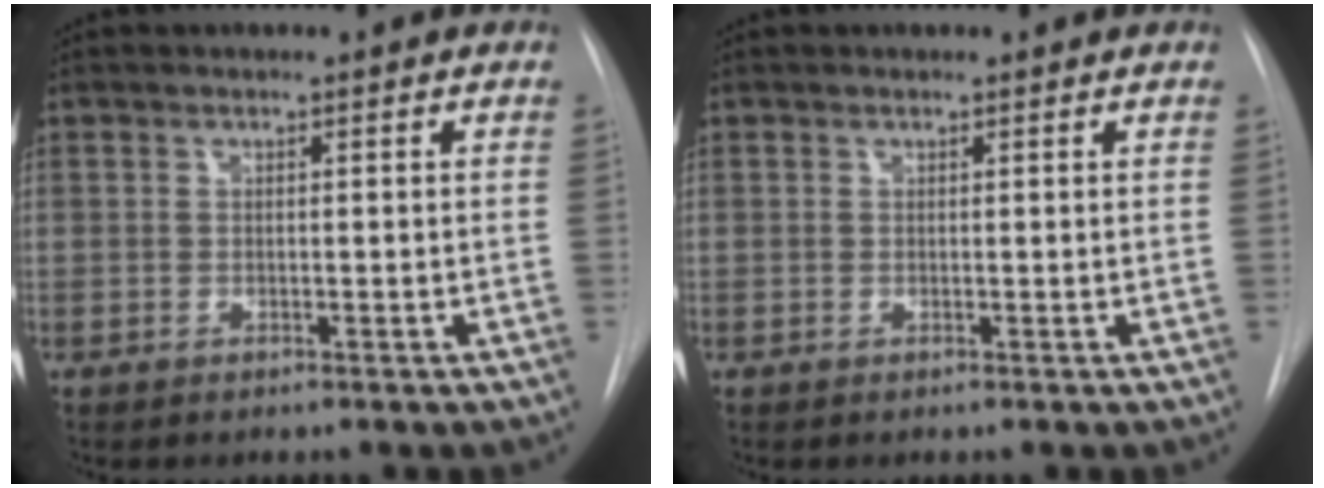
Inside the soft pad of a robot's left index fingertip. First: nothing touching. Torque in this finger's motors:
{"motor_torque": [0.08, -0.18, -0.03, -0.01]}